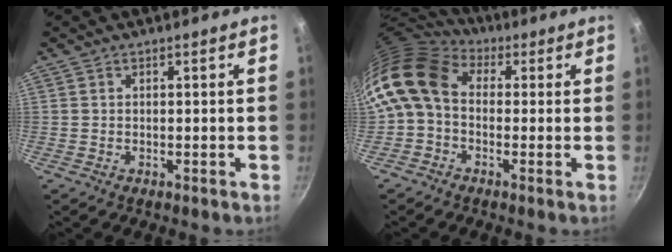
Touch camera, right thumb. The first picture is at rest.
{"total": 11.0, "force": [0.6, 8.2, 7.3], "torque": [-0.134, 0.021, -0.013]}